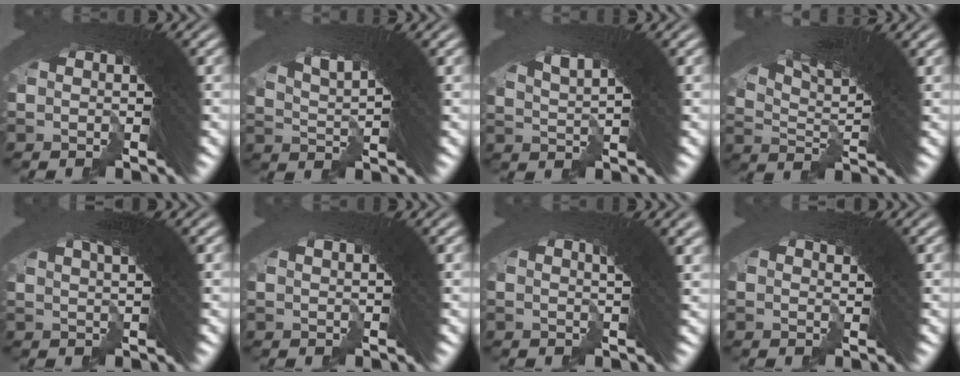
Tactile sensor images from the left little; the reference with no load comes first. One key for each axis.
{"total": 6.4, "fx": 4.5, "fy": -0.5, "fz": 4.5, "tx": -0.077, "ty": 0.022, "tz": 0.073}
{"total": 6.0, "fx": 4.7, "fy": -0.7, "fz": 3.6, "tx": -0.057, "ty": 0.031, "tz": 0.075}
{"total": 8.6, "fx": 5.7, "fy": 0.1, "fz": 6.5, "tx": -0.117, "ty": 0.016, "tz": 0.096}
{"total": 5.8, "fx": 3.8, "fy": -0.5, "fz": 4.4, "tx": -0.051, "ty": 0.045, "tz": 0.052}
{"total": 1.9, "fx": 1.0, "fy": -1.6, "fz": 0.2, "tx": -0.002, "ty": 0.009, "tz": 0.019}
{"total": 4.2, "fx": 2.4, "fy": -0.3, "fz": 3.4, "tx": -0.035, "ty": 0.036, "tz": 0.029}
{"total": 1.0, "fx": 0.3, "fy": -0.7, "fz": 0.6, "tx": -0.012, "ty": -0.002, "tz": 0.009}